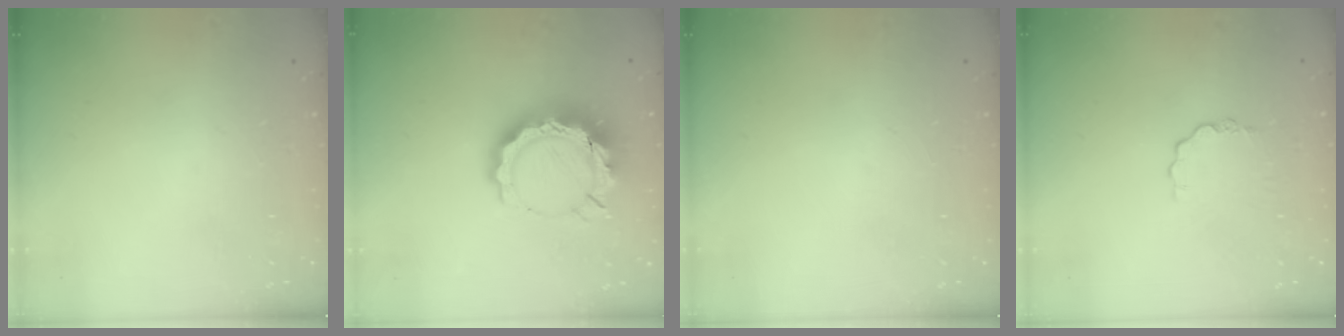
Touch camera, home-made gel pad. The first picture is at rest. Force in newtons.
{"total": 15.1, "press": 15.0, "slide": 1.4}
{"total": 0.0}
{"total": 2.9, "press": 2.9, "slide": 0.2}